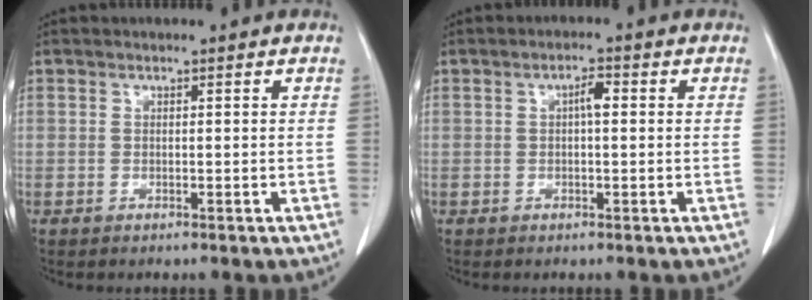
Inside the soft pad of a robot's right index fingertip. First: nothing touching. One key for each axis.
{"total": 2.3, "fx": 0.3, "fy": 0.6, "fz": 2.2, "tx": -0.040, "ty": 0.005, "tz": 0.004}